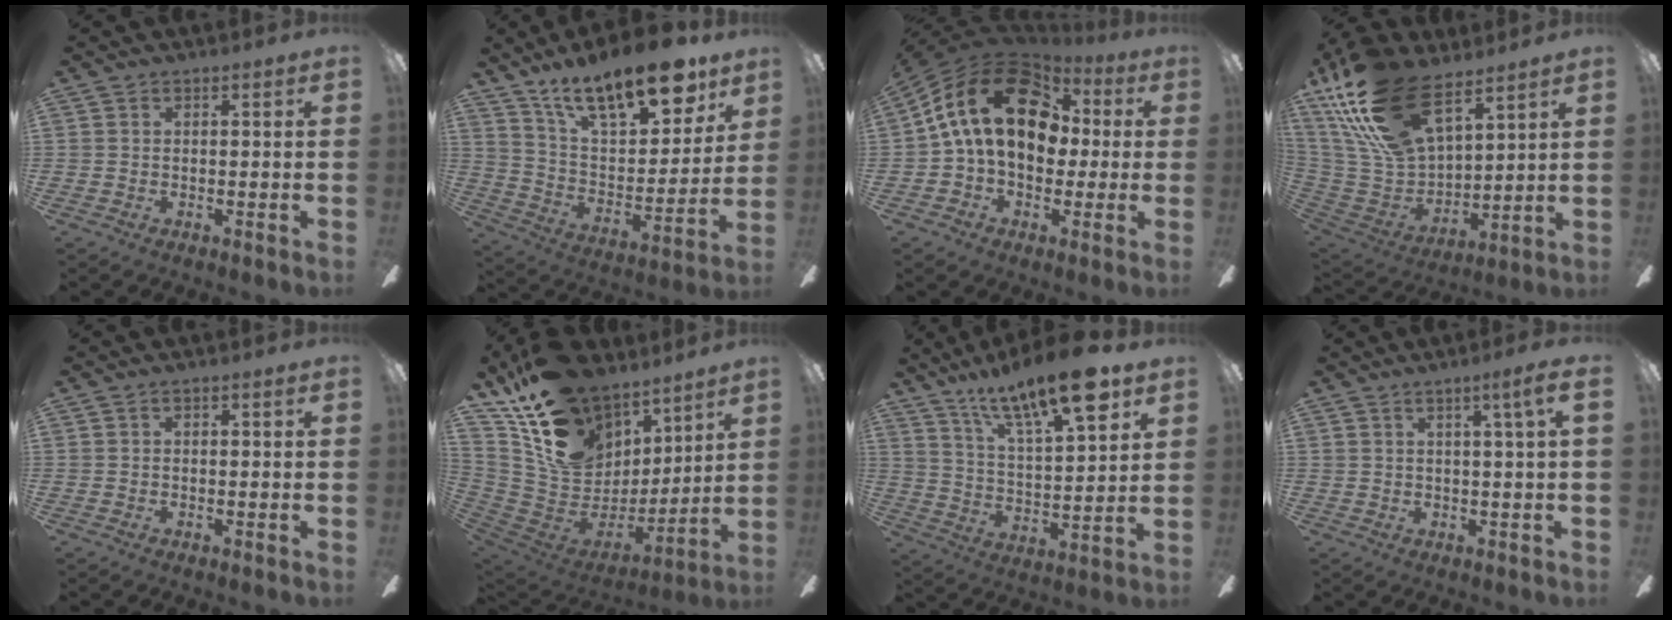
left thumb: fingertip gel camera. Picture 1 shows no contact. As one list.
[{"total": 20.3, "force": [14.6, 7.7, 11.9], "torque": [-0.194, -0.089, 0.254]}, {"total": 22.0, "force": [5.1, 14.7, 15.5], "torque": [-0.299, 0.008, 0.089]}, {"total": 25.3, "force": [16.1, 12.4, 15.1], "torque": [-0.334, -0.085, 0.290]}, {"total": 0.8, "force": [0.1, 0.5, 0.6], "torque": [-0.011, 0.005, 0.000]}, {"total": 21.3, "force": [13.2, 14.2, 8.9], "torque": [-0.163, -0.078, 0.257]}, {"total": 19.1, "force": [12.9, 5.6, 12.9], "torque": [-0.214, -0.067, 0.210]}, {"total": 4.5, "force": [2.1, -0.2, 4.0], "torque": [-0.066, -0.008, 0.029]}]